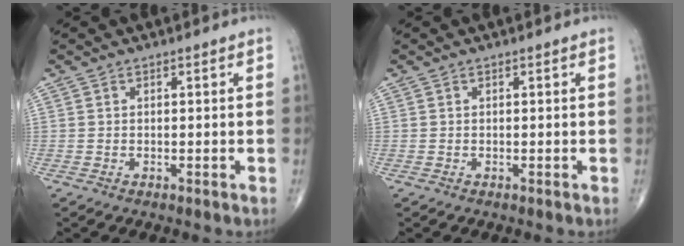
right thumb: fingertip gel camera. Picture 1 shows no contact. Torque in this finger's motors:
{"motor_torque": [0.00, 0.00, -0.01, -0.01, 0.00]}